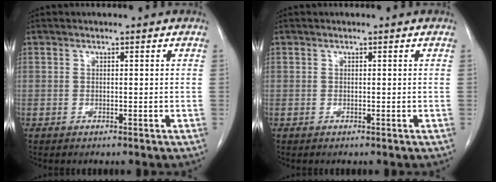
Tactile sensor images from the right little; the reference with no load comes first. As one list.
[{"total": 0.0}]